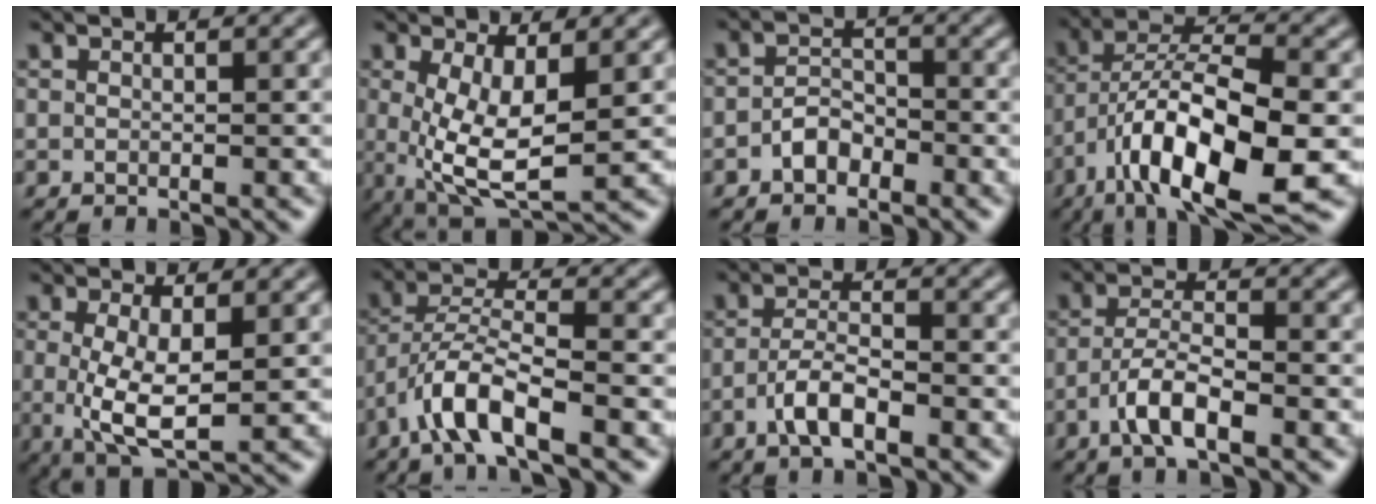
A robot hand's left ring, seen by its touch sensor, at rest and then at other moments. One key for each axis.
{"total": 6.3, "fx": 0.3, "fy": 2.4, "fz": 5.9, "tx": -0.119, "ty": -0.012, "tz": 0.009}
{"total": 2.1, "fx": -1.3, "fy": 1.3, "fz": 1.0, "tx": -0.019, "ty": 0.010, "tz": -0.026}
{"total": 11.3, "fx": -5.0, "fy": 3.5, "fz": 9.6, "tx": -0.161, "ty": 0.006, "tz": -0.087}
{"total": 5.1, "fx": 0.0, "fy": 1.7, "fz": 4.8, "tx": -0.100, "ty": -0.011, "tz": 0.005}
{"total": 5.5, "fx": -3.4, "fy": 1.3, "fz": 4.1, "tx": -0.078, "ty": 0.008, "tz": -0.068}
{"total": 3.3, "fx": -1.8, "fy": 0.9, "fz": 2.6, "tx": -0.056, "ty": 0.006, "tz": -0.041}
{"total": 3.9, "fx": -2.2, "fy": 1.0, "fz": 3.1, "tx": -0.064, "ty": 0.007, "tz": -0.049}